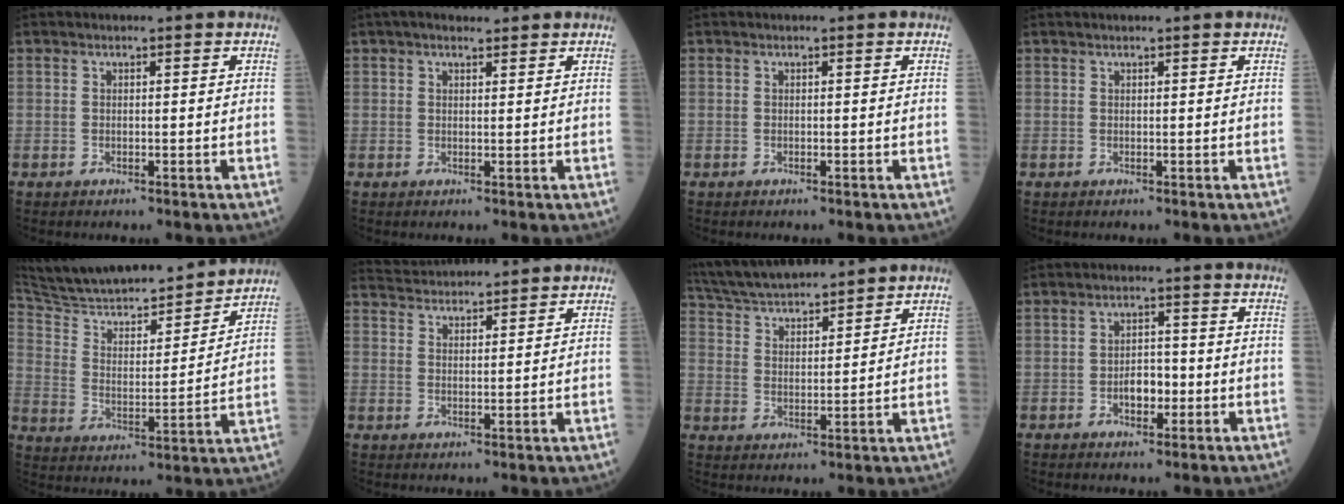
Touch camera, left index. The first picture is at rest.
{"total": 4.1, "force": [3.3, 1.1, 2.1], "torque": [-0.027, 0.024, 0.054]}
{"total": 0.0}
{"total": 2.0, "force": [1.8, 0.1, 0.9], "torque": [-0.002, 0.024, 0.026]}
{"total": 23.0, "force": [20.7, 3.5, 9.5], "torque": [-0.154, 0.006, 0.314]}
{"total": 9.5, "force": [9.3, 0.8, 2.0], "torque": [-0.036, 0.030, 0.143]}
{"total": 15.2, "force": [13.9, 2.4, 5.7], "torque": [-0.107, 0.032, 0.243]}
{"total": 3.5, "force": [-1.3, 1.9, 2.7], "torque": [-0.037, 0.005, -0.021]}